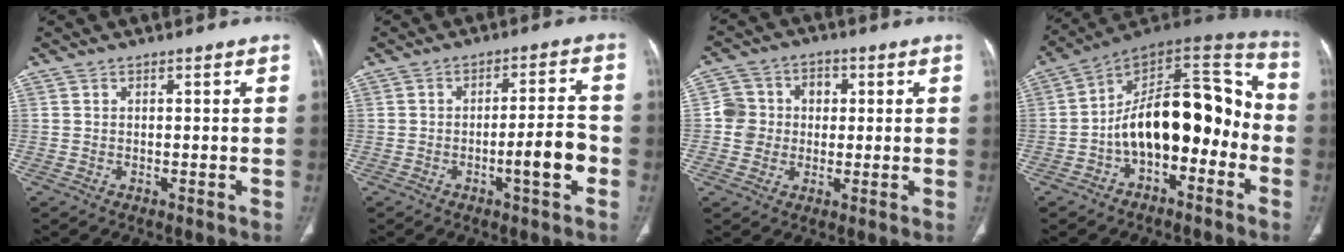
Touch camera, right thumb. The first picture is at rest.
{"total": 7.6, "force": [-2.6, 1.5, 6.9], "torque": [-0.101, 0.022, -0.039]}
{"total": 7.3, "force": [0.2, 6.9, 2.3], "torque": [-0.009, 0.018, -0.003]}
{"total": 19.4, "force": [-4.5, 10.8, 15.4], "torque": [-0.199, 0.086, -0.074]}